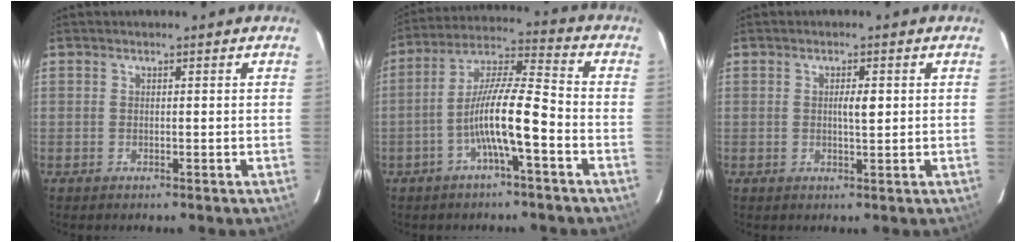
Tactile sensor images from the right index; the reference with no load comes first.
{"total": 10.9, "force": [-3.8, 0.8, 10.2], "torque": [-0.194, 0.018, -0.070]}
{"total": 2.3, "force": [0.3, 0.4, 2.2], "torque": [-0.039, 0.001, 0.005]}